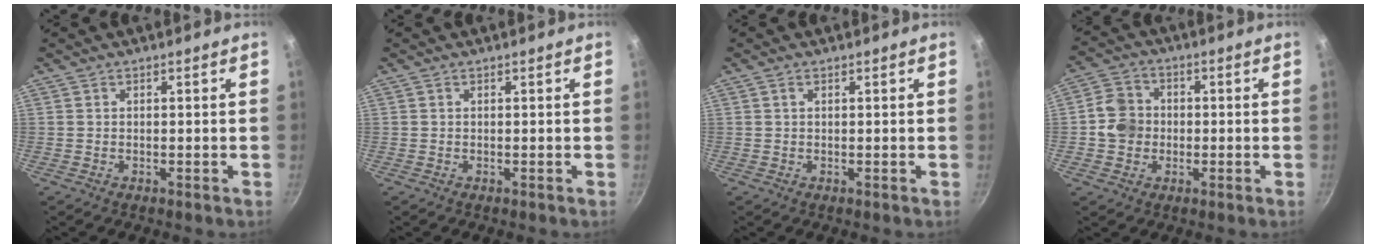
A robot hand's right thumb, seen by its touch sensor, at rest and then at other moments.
{"total": 0.0}
{"total": 0.9, "force": [0.4, 0.5, 0.6], "torque": [-0.011, 0.002, 0.007]}
{"total": 6.9, "force": [-0.5, 6.2, 3.0], "torque": [-0.029, 0.014, -0.022]}